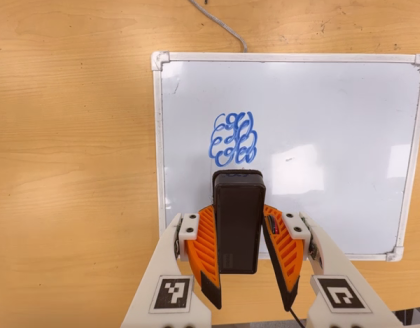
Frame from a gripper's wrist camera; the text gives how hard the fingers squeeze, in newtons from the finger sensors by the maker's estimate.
{"total": 6.0, "left": 4.8, "right": 7.3}